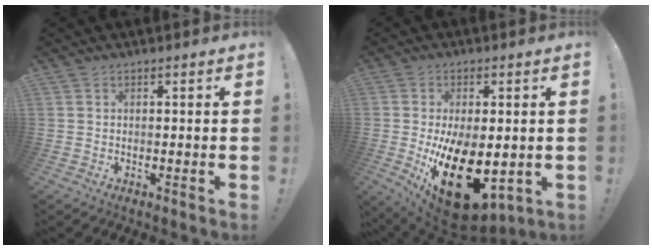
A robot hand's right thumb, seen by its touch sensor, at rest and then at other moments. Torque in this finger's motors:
{"motor_torque": [2.09, 2.92, 2.34, -0.43, 0.80]}